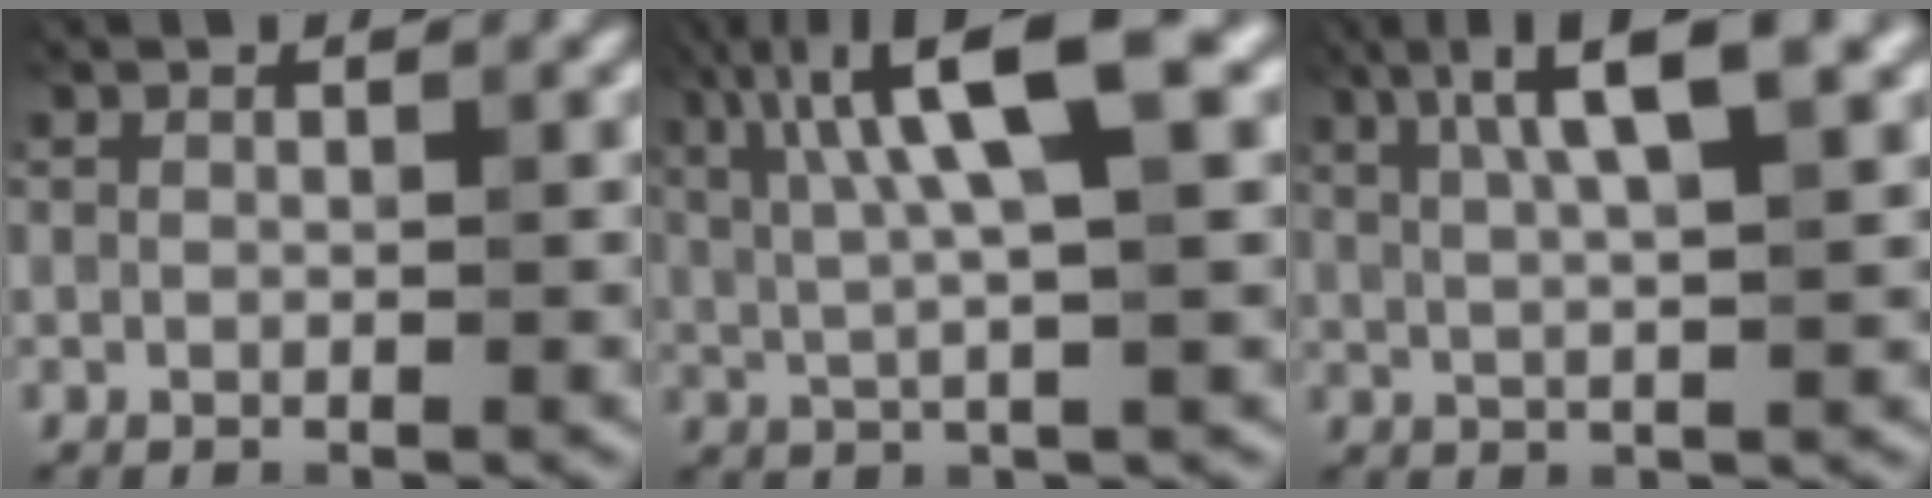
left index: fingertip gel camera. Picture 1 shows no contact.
{"total": 9.7, "force": [3.1, 2.0, 9.0], "torque": [-0.154, 0.015, 0.055]}
{"total": 7.4, "force": [3.3, 1.6, 6.4], "torque": [-0.096, 0.018, 0.051]}